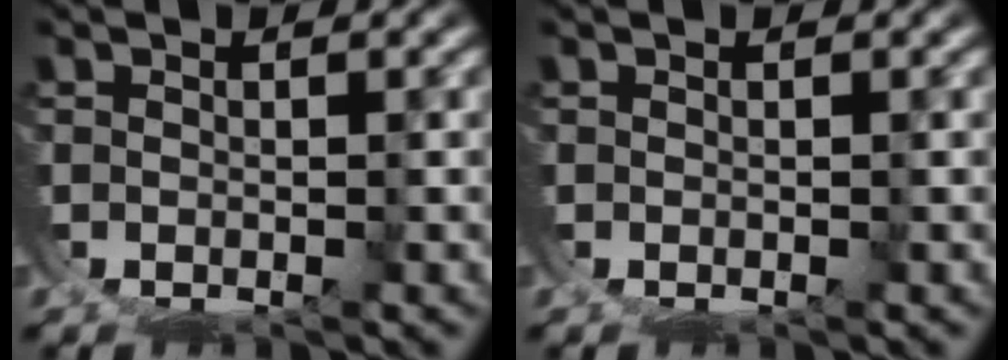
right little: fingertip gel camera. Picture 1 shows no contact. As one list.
[{"total": 0.0}]